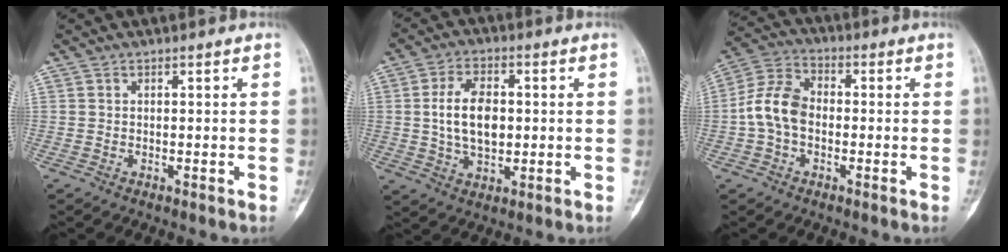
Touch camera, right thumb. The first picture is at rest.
{"total": 9.9, "force": [0.6, 5.9, 7.9], "torque": [-0.135, 0.003, 0.015]}
{"total": 9.2, "force": [-1.2, 6.4, 6.5], "torque": [-0.121, 0.030, -0.036]}